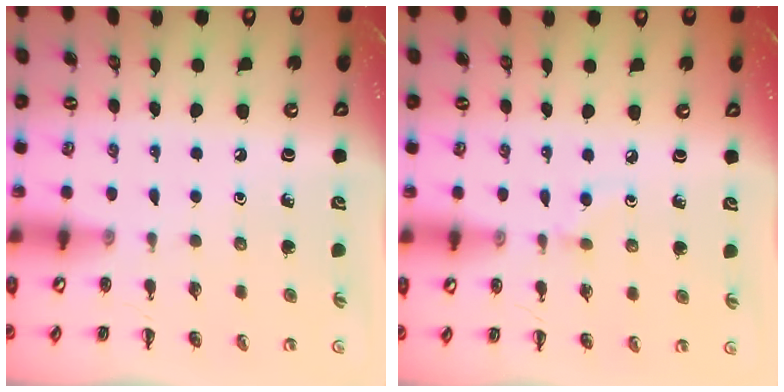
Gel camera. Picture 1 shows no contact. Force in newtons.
{"total": 2.6, "press": 2.4, "slide": 1.1}